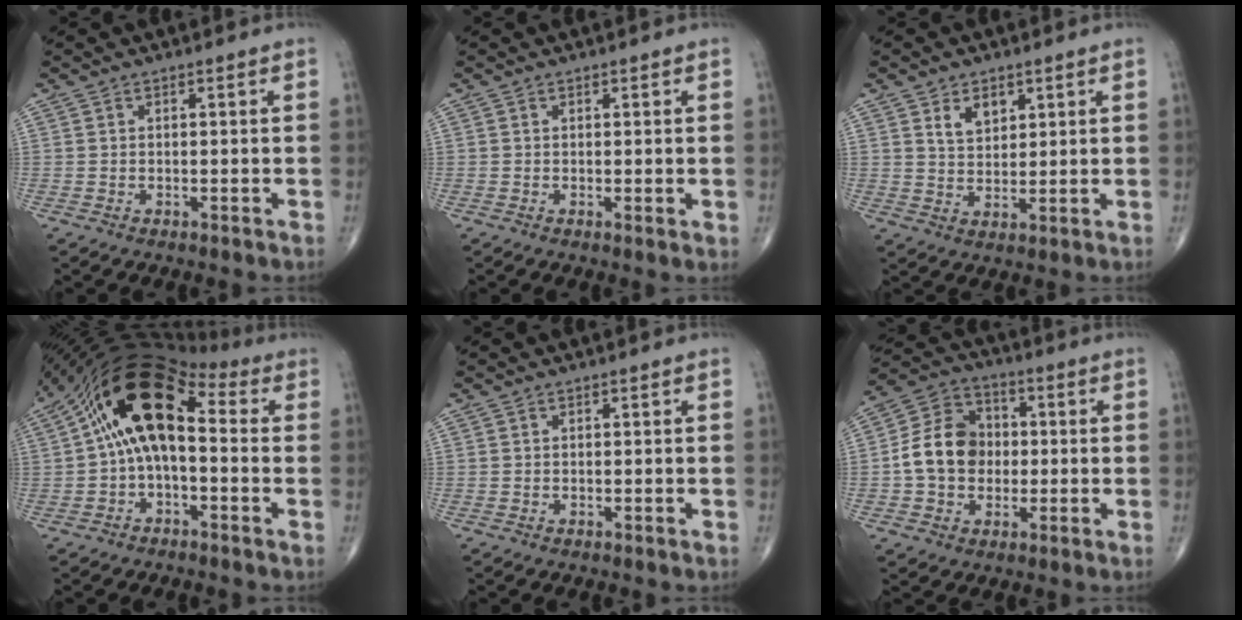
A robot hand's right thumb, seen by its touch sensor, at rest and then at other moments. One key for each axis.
{"total": 1.0, "fx": 0.2, "fy": 0.3, "fz": 1.0, "tx": -0.020, "ty": -0.006, "tz": 0.001}
{"total": 5.2, "fx": 2.6, "fy": 3.3, "fz": 3.0, "tx": -0.032, "ty": -0.020, "tz": 0.050}
{"total": 15.2, "fx": 1.4, "fy": 8.2, "fz": 12.7, "tx": -0.208, "ty": 0.051, "tz": 0.013}
{"total": 0.0}
{"total": 12.2, "fx": -0.6, "fy": 9.9, "fz": 7.0, "tx": -0.103, "ty": 0.030, "tz": -0.018}